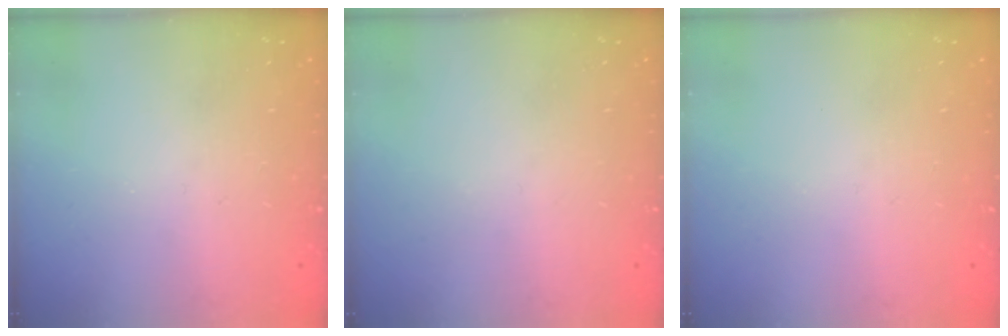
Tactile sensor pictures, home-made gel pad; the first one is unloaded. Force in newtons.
{"total": 0.0}
{"total": 0.0}